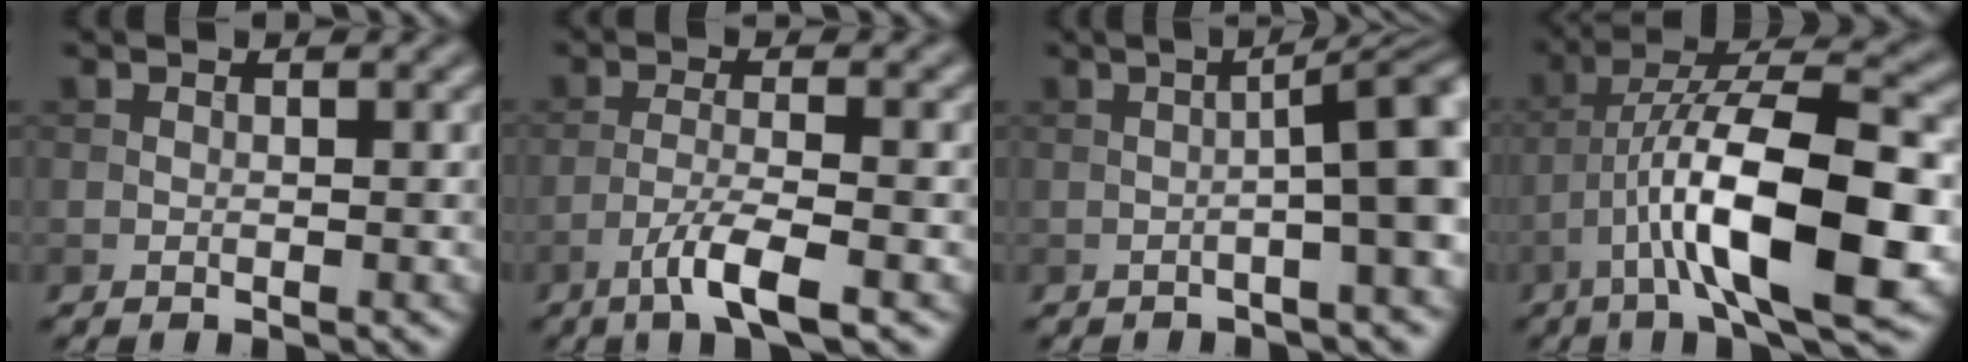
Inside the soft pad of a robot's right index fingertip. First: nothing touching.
{"total": 4.6, "force": [-2.5, 0.7, 3.8], "torque": [-0.069, 0.003, -0.055]}
{"total": 6.1, "force": [-0.5, 0.8, 6.0], "torque": [-0.079, 0.017, -0.012]}
{"total": 12.6, "force": [-3.8, 3.7, 11.4], "torque": [-0.198, 0.015, -0.064]}